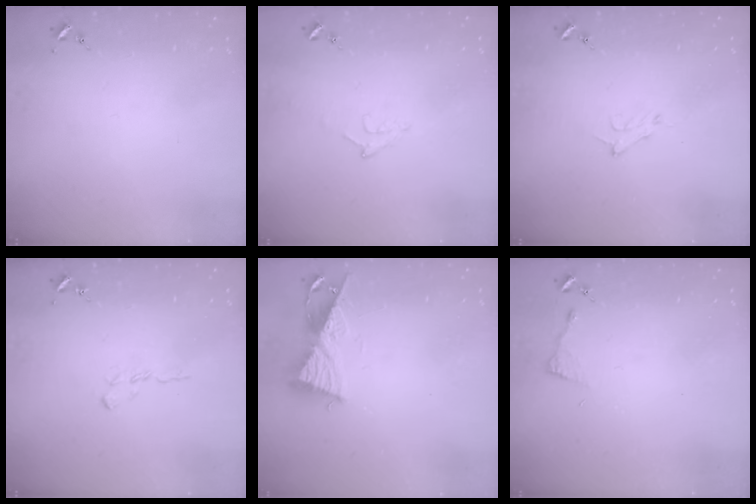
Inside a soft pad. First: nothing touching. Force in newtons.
{"total": 7.1, "press": 7.0, "slide": 0.8}
{"total": 5.1, "press": 5.0, "slide": 0.6}
{"total": 4.5, "press": 4.5, "slide": 0.7}
{"total": 9.8, "press": 9.7, "slide": 0.6}
{"total": 3.4, "press": 3.4, "slide": 0.4}